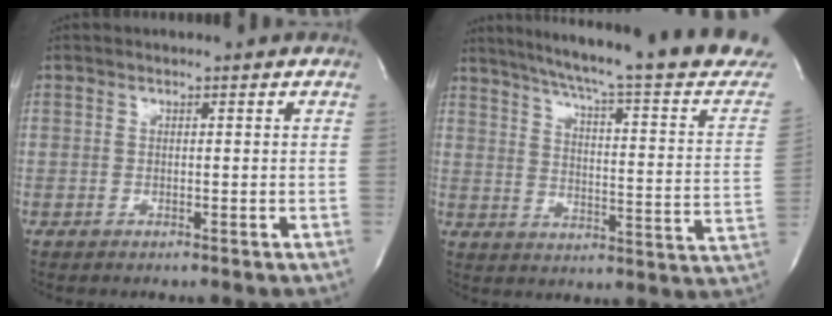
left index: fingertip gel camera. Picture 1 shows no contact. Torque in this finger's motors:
{"motor_torque": [0.05, -0.02, 0.31, 0.10]}